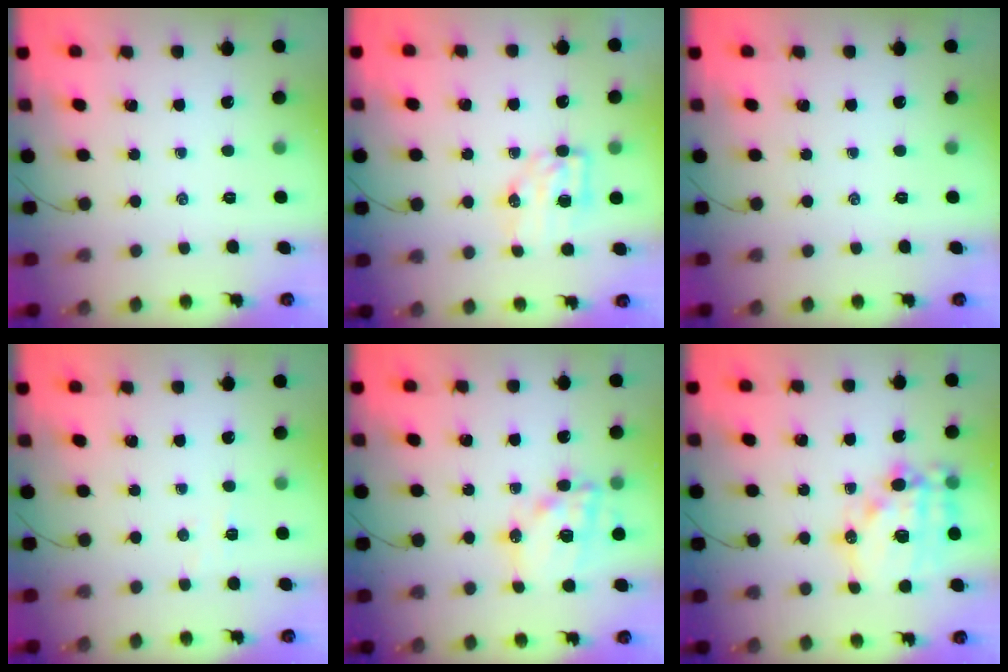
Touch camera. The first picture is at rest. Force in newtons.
{"total": 6.6, "press": 6.6, "slide": 0.7}
{"total": 0.0}
{"total": 3.2, "press": 3.0, "slide": 1.1}
{"total": 15.7, "press": 15.3, "slide": 3.5}
{"total": 16.8, "press": 16.4, "slide": 3.7}